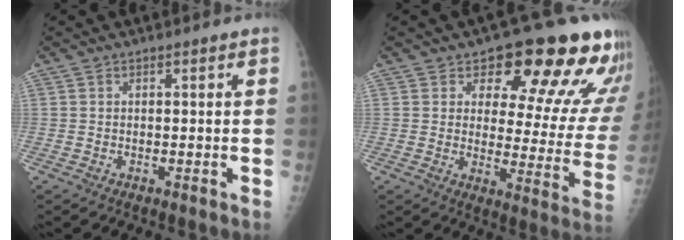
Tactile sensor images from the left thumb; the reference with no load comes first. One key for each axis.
{"total": 18.5, "fx": 12.7, "fy": 7.7, "fz": 11.1, "tx": -0.085, "ty": -0.077, "tz": 0.150}